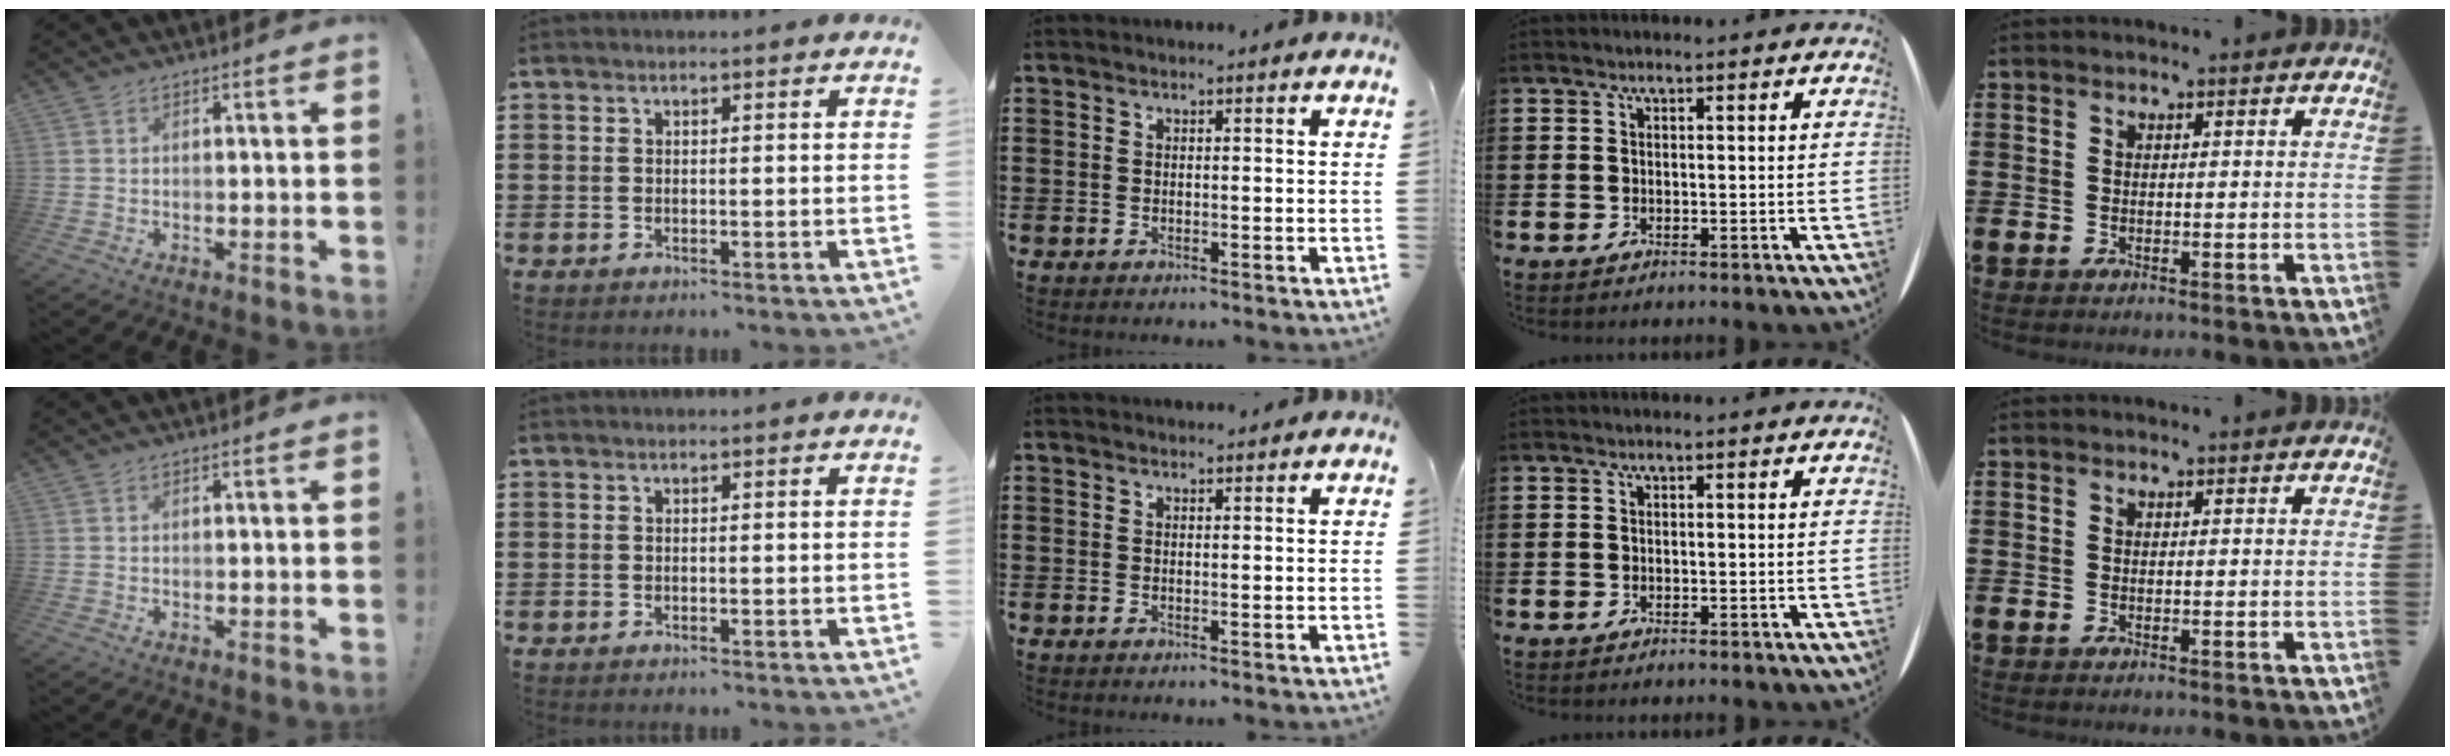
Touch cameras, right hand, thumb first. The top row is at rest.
{"middle": {"total": 0.7, "force": [0.7, 0.0, -0.1], "torque": [-0.001, -0.003, 0.014]}}